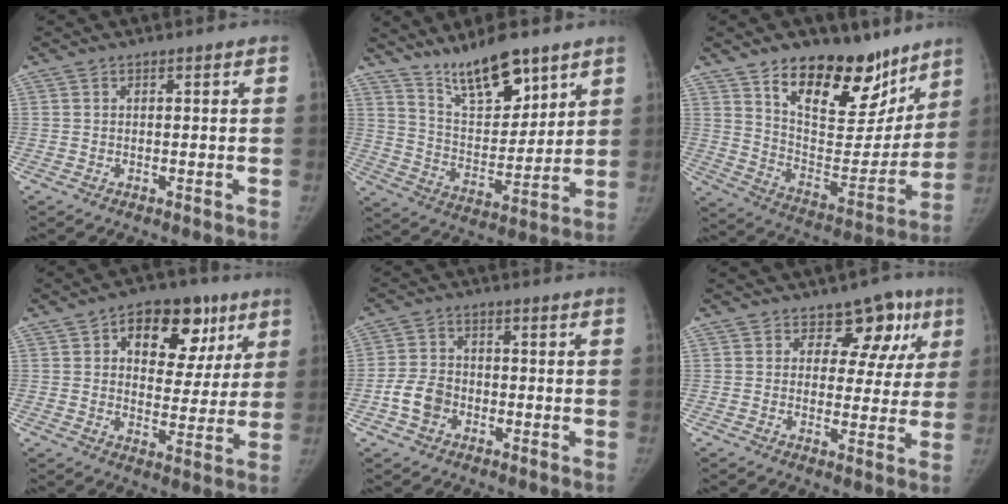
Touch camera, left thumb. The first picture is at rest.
{"total": 13.9, "force": [10.3, 4.8, 7.9], "torque": [-0.102, -0.070, 0.192]}
{"total": 23.0, "force": [15.0, 11.8, 12.9], "torque": [-0.136, -0.086, 0.241]}
{"total": 15.4, "force": [6.8, 9.6, 9.8], "torque": [-0.078, -0.006, 0.099]}
{"total": 6.0, "force": [-2.1, 4.7, 3.1], "torque": [-0.048, 0.019, -0.042]}
{"total": 8.9, "force": [4.5, 6.4, 4.2], "torque": [0.008, -0.011, 0.053]}